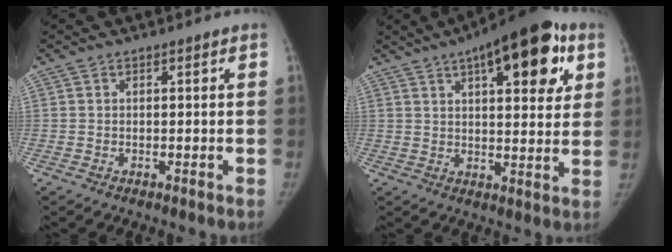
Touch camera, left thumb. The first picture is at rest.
{"total": 19.2, "force": [8.7, 7.7, 15.3], "torque": [-0.182, -0.008, 0.118]}